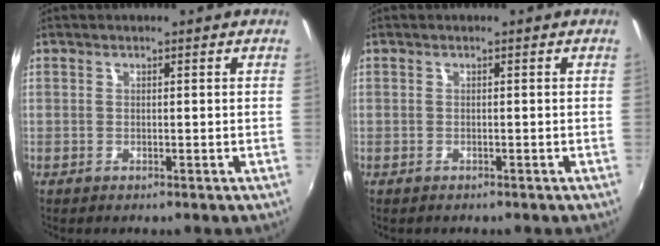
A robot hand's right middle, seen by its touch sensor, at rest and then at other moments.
{"total": 0.9, "force": [-0.7, 0.1, 0.6], "torque": [-0.009, 0.001, -0.008]}